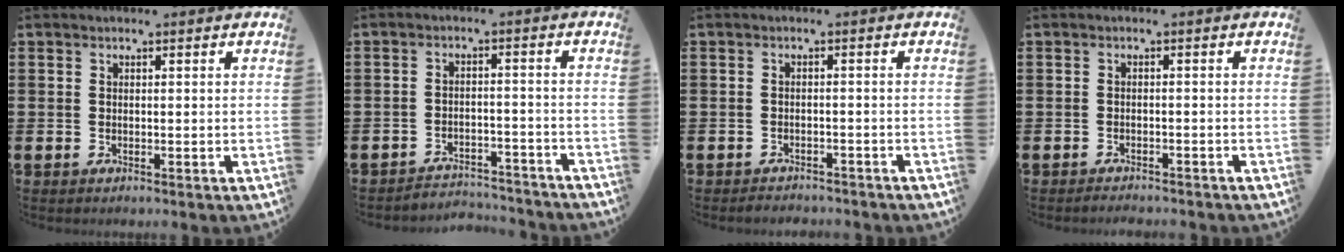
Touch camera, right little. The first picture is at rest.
{"total": 3.2, "force": [-3.2, 0.2, -0.2], "torque": [-0.005, 0.004, -0.069]}
{"total": 1.3, "force": [-1.3, 0.1, 0.0], "torque": [-0.004, 0.001, -0.028]}
{"total": 1.2, "force": [-1.2, 0.0, 0.0], "torque": [-0.004, 0.001, -0.025]}